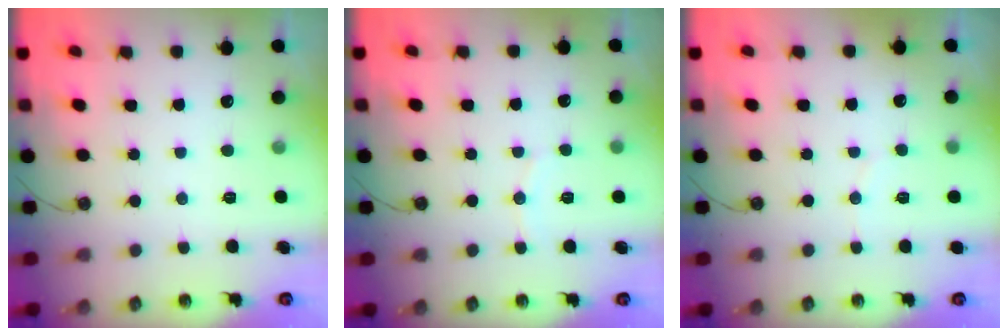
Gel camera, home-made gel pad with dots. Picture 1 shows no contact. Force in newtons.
{"total": 5.2, "press": 5.2, "slide": 0.5}
{"total": 3.3, "press": 3.2, "slide": 0.8}